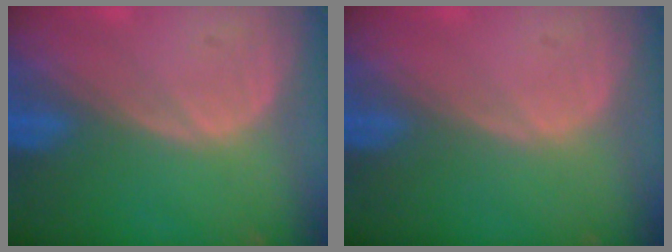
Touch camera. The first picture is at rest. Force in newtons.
{"total": 0.0}